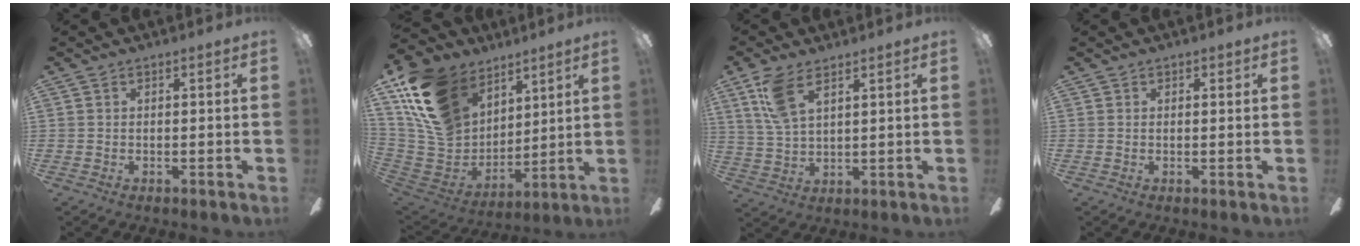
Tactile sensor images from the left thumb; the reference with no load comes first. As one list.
[{"total": 20.0, "force": [11.2, 13.7, 9.3], "torque": [-0.221, -0.047, 0.214]}, {"total": 8.7, "force": [5.2, 3.8, 5.9], "torque": [-0.133, -0.006, 0.097]}, {"total": 0.8, "force": [0.5, 0.6, 0.2], "torque": [0.005, 0.000, 0.007]}]